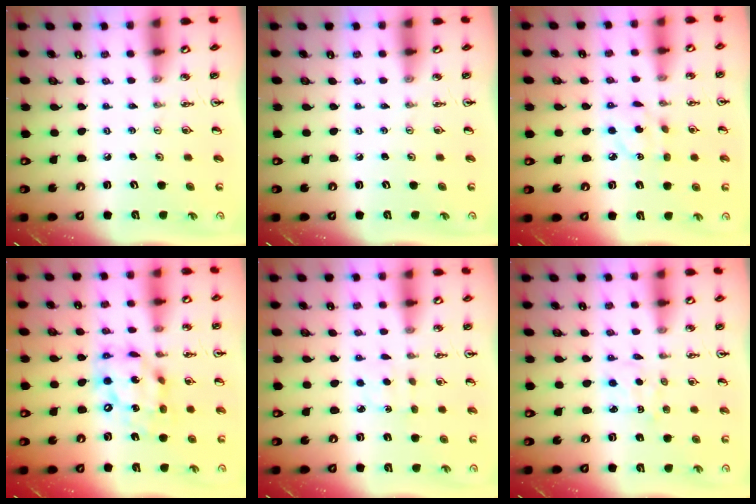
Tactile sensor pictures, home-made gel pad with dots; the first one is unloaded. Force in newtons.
{"total": 0.0}
{"total": 5.1, "press": 5.1, "slide": 0.4}
{"total": 14.2, "press": 14.1, "slide": 1.0}
{"total": 2.9, "press": 2.9, "slide": 0.5}
{"total": 2.9, "press": 2.9, "slide": 0.4}